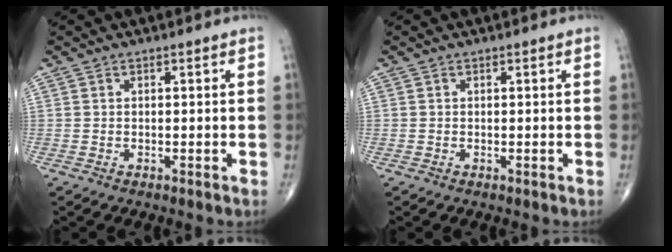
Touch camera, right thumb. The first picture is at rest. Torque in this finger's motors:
{"motor_torque": [-0.22, -0.02, -0.18, 0.00, 0.01]}